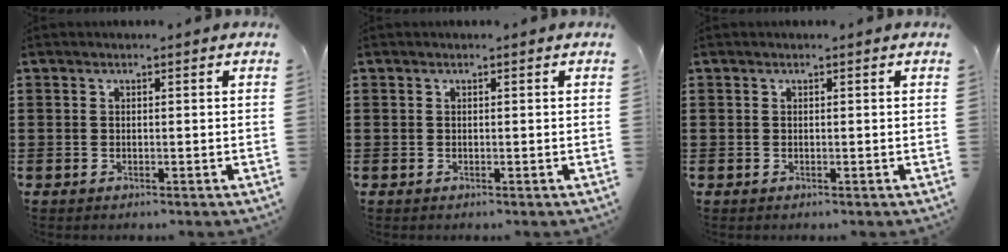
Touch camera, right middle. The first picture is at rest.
{"total": 0.0}
{"total": 0.0}